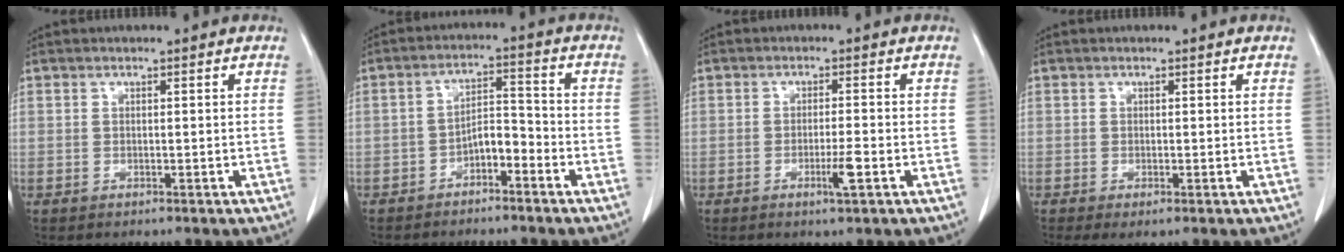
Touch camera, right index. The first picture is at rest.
{"total": 4.6, "force": [-2.9, 1.7, 3.2], "torque": [-0.057, 0.017, -0.048]}
{"total": 3.3, "force": [-1.4, -0.1, 3.0], "torque": [-0.054, -0.005, -0.024]}
{"total": 1.8, "force": [-0.7, 0.6, 1.6], "torque": [-0.027, -0.007, -0.008]}